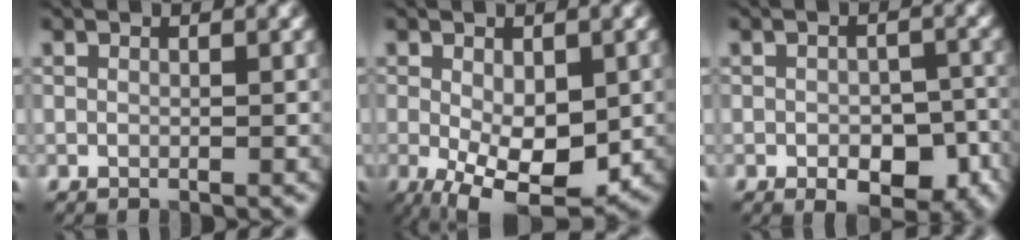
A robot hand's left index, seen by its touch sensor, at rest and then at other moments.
{"total": 8.5, "force": [-2.0, 4.2, 7.1], "torque": [-0.133, -0.026, -0.021]}
{"total": 6.2, "force": [-2.4, 3.3, 4.7], "torque": [-0.055, -0.008, -0.030]}